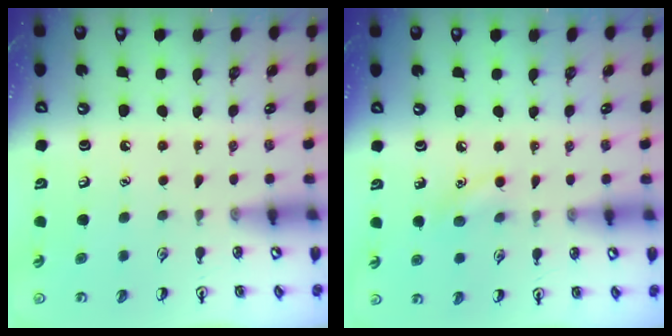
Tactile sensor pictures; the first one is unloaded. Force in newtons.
{"total": 6.3, "press": 6.1, "slide": 1.6}